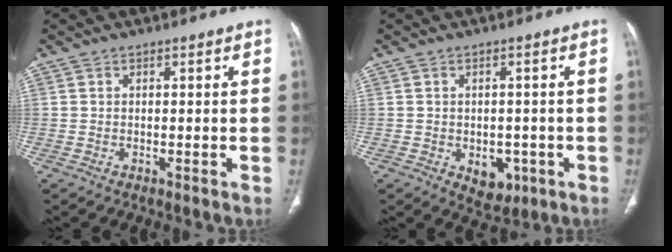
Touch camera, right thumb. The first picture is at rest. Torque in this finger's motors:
{"motor_torque": [0.74, 0.45, 0.59, -0.53, 0.05]}